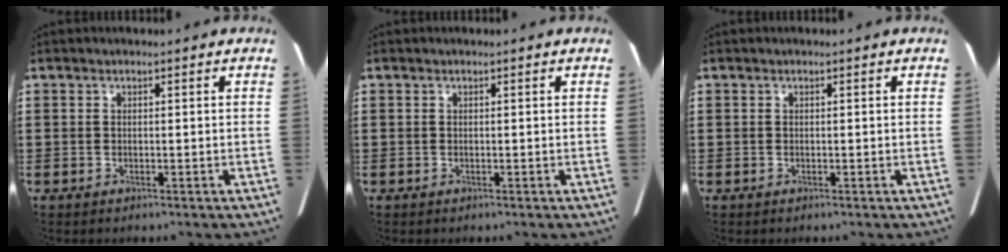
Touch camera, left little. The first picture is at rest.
{"total": 0.0}
{"total": 0.0}